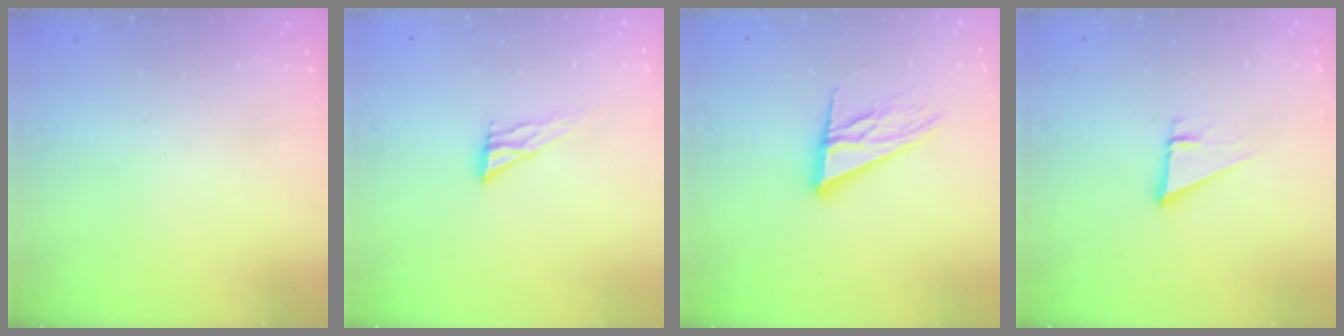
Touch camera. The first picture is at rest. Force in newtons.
{"total": 7.5, "press": 7.5, "slide": 0.3}
{"total": 13.3, "press": 13.1, "slide": 2.5}
{"total": 3.6, "press": 3.6, "slide": 0.3}